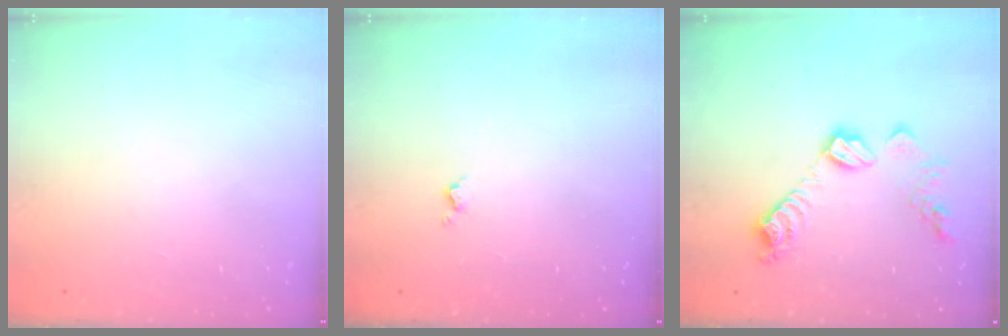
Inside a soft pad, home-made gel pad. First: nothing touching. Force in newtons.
{"total": 2.6, "press": 2.6, "slide": 0.4}
{"total": 12.1, "press": 12.1, "slide": 0.5}